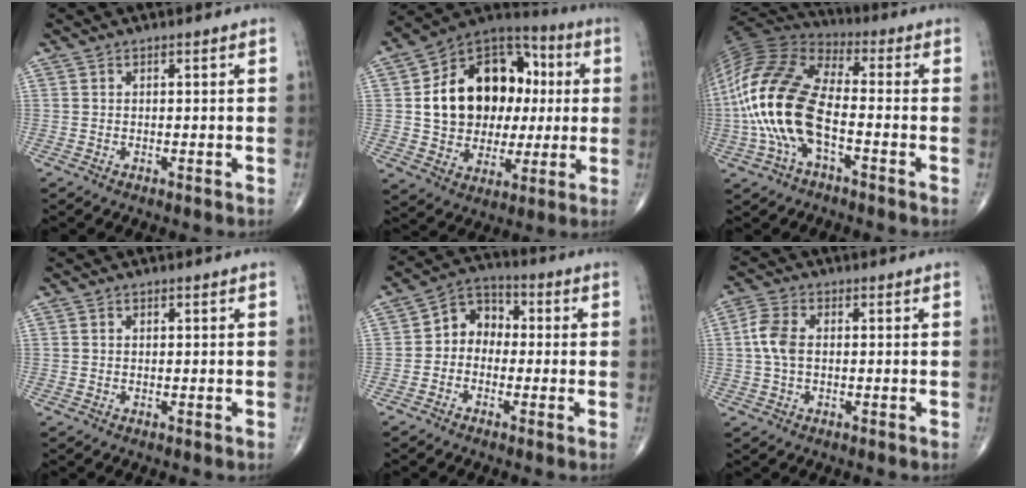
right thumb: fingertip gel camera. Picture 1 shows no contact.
{"total": 21.8, "force": [2.5, 16.4, 14.2], "torque": [-0.187, 0.026, 0.047]}
{"total": 19.9, "force": [-3.9, 9.5, 17.0], "torque": [-0.370, 0.028, -0.079]}
{"total": 0.5, "force": [0.1, 0.4, 0.3], "torque": [-0.005, -0.001, 0.003]}
{"total": 7.0, "force": [-0.6, 5.7, 4.0], "torque": [-0.030, 0.031, -0.032]}
{"total": 5.4, "force": [0.2, 3.3, 4.3], "torque": [-0.101, 0.013, -0.001]}